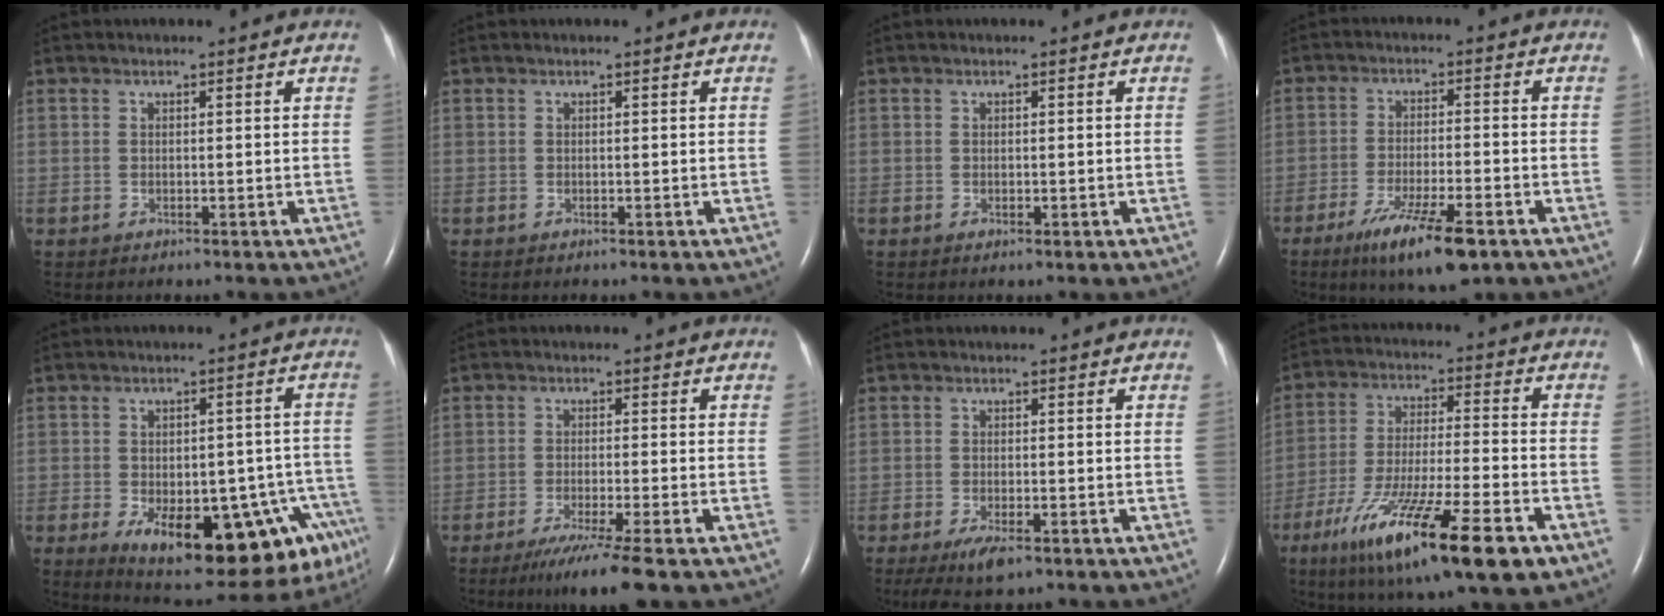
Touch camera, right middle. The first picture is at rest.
{"total": 0.0}
{"total": 0.6, "force": [-0.2, 0.3, 0.5], "torque": [-0.010, -0.002, 0.000]}
{"total": 10.4, "force": [-6.3, 1.5, 8.1], "torque": [-0.149, -0.023, -0.101]}
{"total": 21.7, "force": [-10.4, 8.1, 17.2], "torque": [-0.157, 0.014, -0.123]}
{"total": 7.9, "force": [-5.5, -1.0, 5.5], "torque": [-0.089, -0.024, -0.092]}
{"total": 4.8, "force": [-3.2, 1.1, 3.4], "torque": [-0.070, -0.013, -0.053]}
{"total": 19.5, "force": [-10.8, 2.3, 16.1], "torque": [-0.266, -0.044, -0.181]}